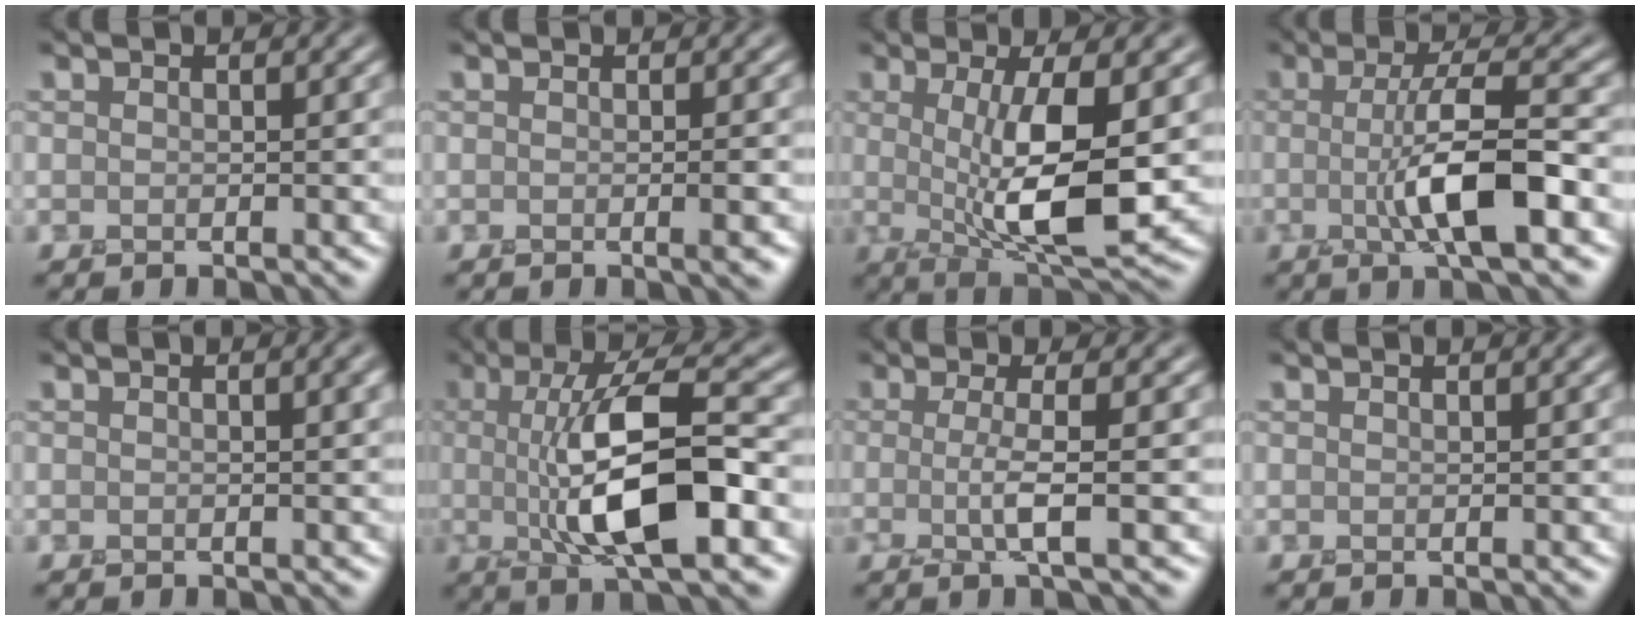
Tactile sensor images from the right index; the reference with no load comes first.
{"total": 1.4, "force": [-0.5, 0.2, 1.3], "torque": [-0.020, -0.001, -0.006]}
{"total": 7.8, "force": [0.4, 1.7, 7.6], "torque": [-0.126, -0.012, 0.013]}
{"total": 6.8, "force": [-0.7, 1.2, 6.7], "torque": [-0.120, 0.006, -0.015]}
{"total": 1.4, "force": [0.3, 0.6, 1.3], "torque": [-0.015, 0.000, 0.004]}
{"total": 9.8, "force": [-0.4, 2.6, 9.5], "torque": [-0.163, 0.006, -0.005]}
{"total": 3.0, "force": [-0.1, 0.3, 3.0], "torque": [-0.062, -0.004, -0.008]}
{"total": 0.0}